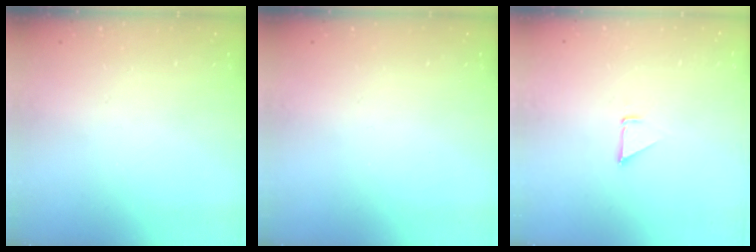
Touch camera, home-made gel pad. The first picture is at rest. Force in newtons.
{"total": 0.0}
{"total": 1.5, "press": 1.5, "slide": 0.0}